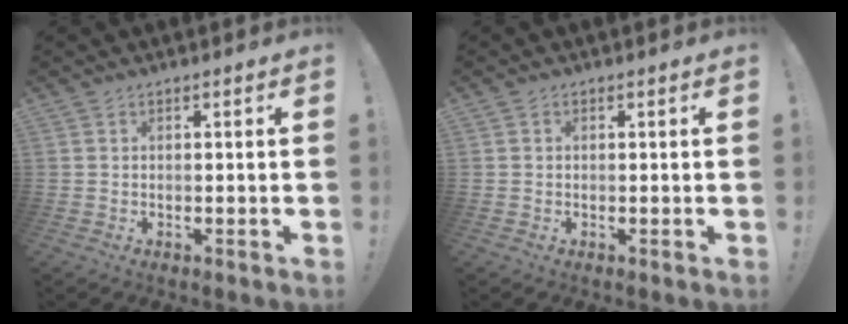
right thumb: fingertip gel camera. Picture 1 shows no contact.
{"total": 0.0}